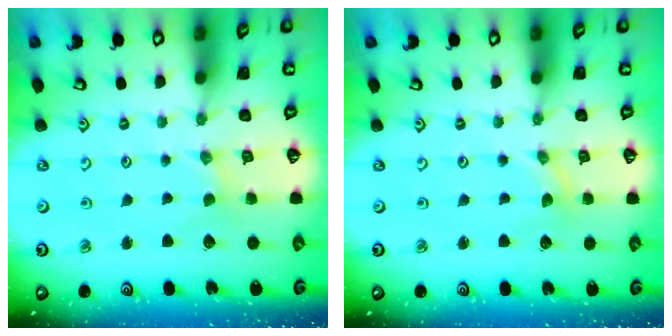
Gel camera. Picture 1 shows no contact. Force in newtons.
{"total": 0.0}